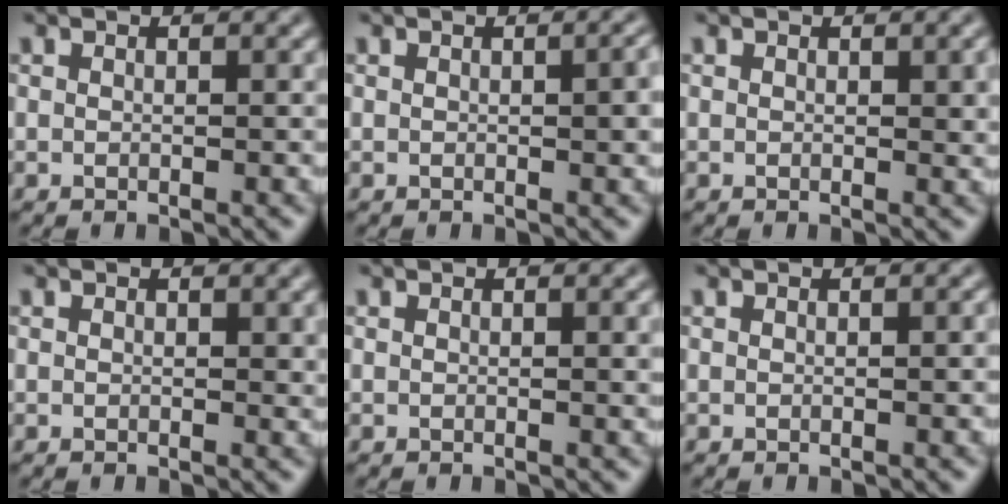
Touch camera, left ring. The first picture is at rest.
{"total": 1.9, "force": [0.1, 0.4, 1.8], "torque": [-0.024, 0.001, 0.002]}
{"total": 1.2, "force": [0.2, 0.4, 1.1], "torque": [-0.013, -0.002, 0.003]}
{"total": 0.6, "force": [0.2, 0.3, 0.5], "torque": [-0.004, -0.002, 0.002]}
{"total": 1.1, "force": [0.1, 0.2, 1.1], "torque": [-0.013, 0.001, 0.001]}
{"total": 0.6, "force": [0.0, 0.1, 0.6], "torque": [-0.008, 0.002, 0.000]}